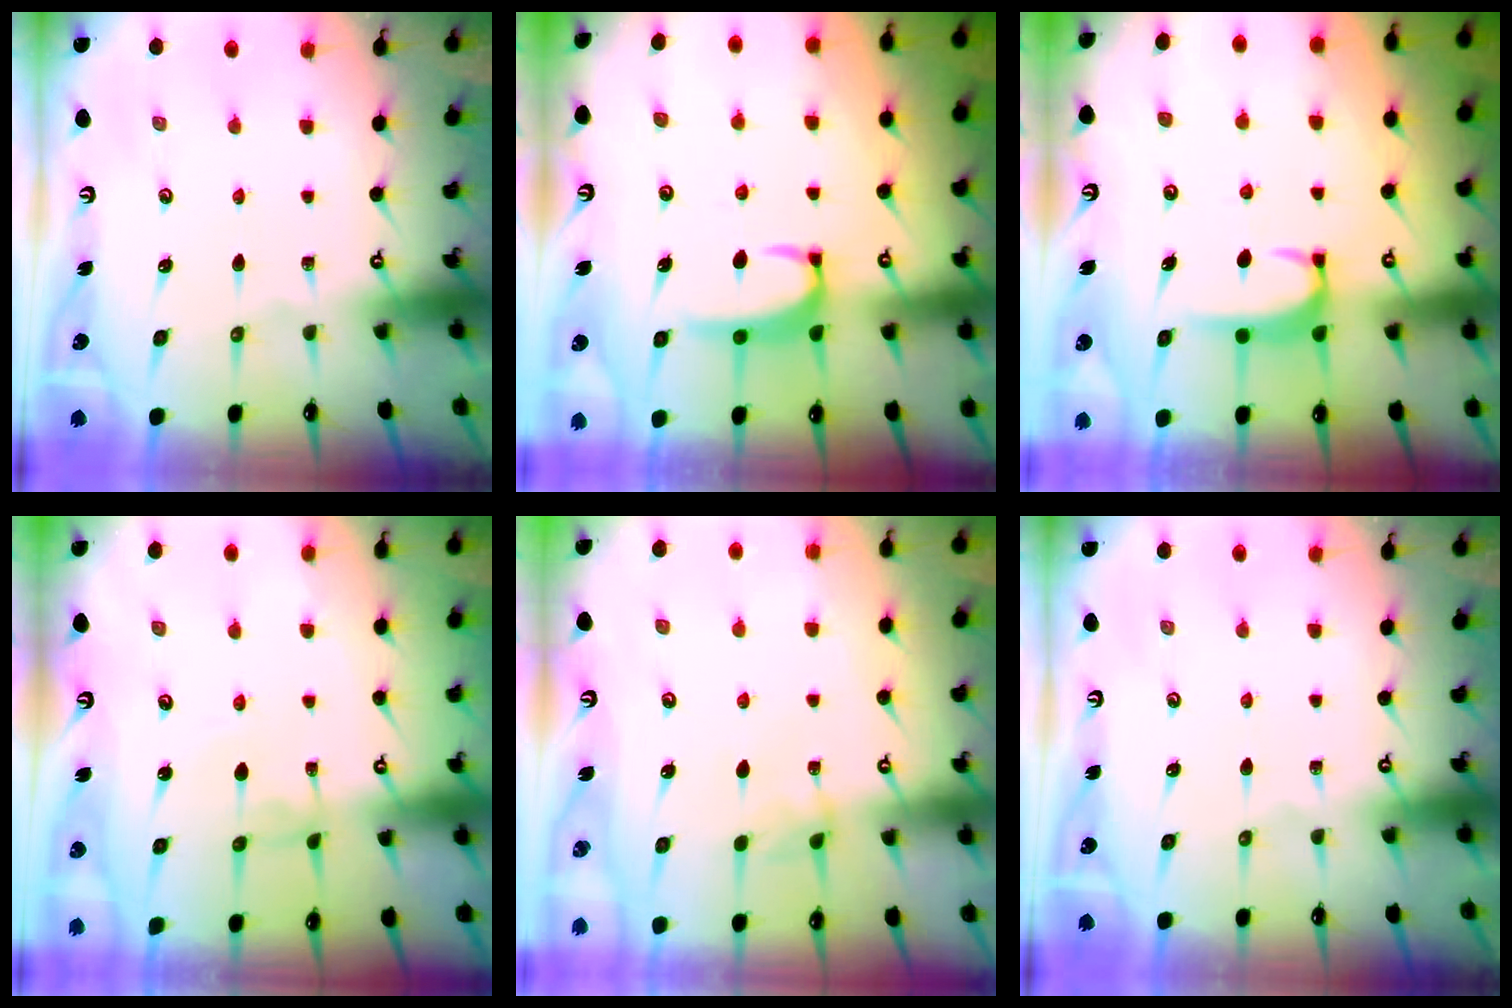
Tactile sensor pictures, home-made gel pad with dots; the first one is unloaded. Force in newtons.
{"total": 2.2, "press": 2.1, "slide": 0.7}
{"total": 1.6, "press": 1.6, "slide": 0.5}
{"total": 3.6, "press": 3.6, "slide": 0.1}
{"total": 2.8, "press": 2.8, "slide": 0.3}
{"total": 0.0}